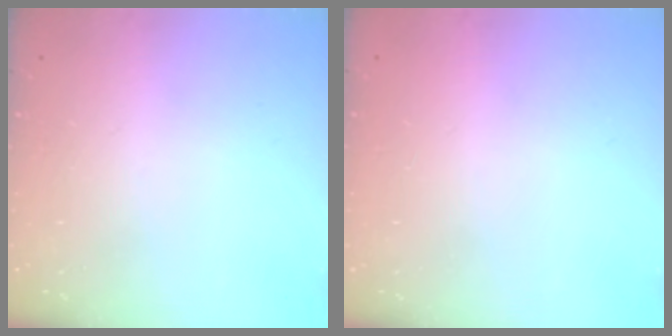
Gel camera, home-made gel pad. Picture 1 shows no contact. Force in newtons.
{"total": 0.8, "press": 0.8, "slide": 0.1}